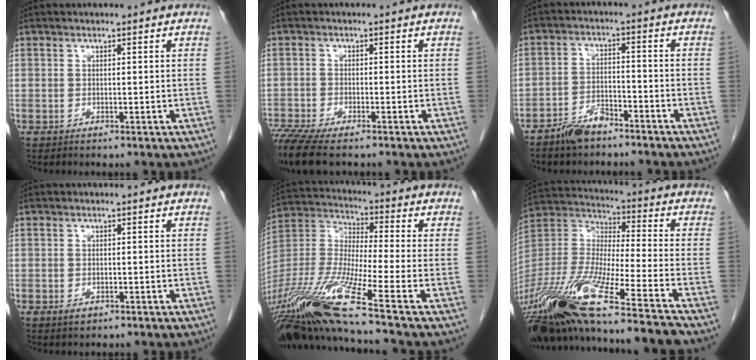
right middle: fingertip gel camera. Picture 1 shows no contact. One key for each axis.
{"total": 8.4, "fx": -6.6, "fy": 1.8, "fz": 4.8, "tx": -0.088, "ty": -0.015, "tz": -0.113}
{"total": 5.4, "fx": -4.6, "fy": 1.9, "fz": 2.2, "tx": -0.047, "ty": -0.002, "tz": -0.082}
{"total": 1.5, "fx": -0.7, "fy": 0.9, "fz": 0.9, "tx": -0.016, "ty": 0.001, "tz": -0.005}
{"total": 18.0, "fx": -12.7, "fy": -1.5, "fz": 12.8, "tx": -0.283, "ty": -0.031, "tz": -0.242}
{"total": 25.3, "fx": -19.7, "fy": -0.4, "fz": 16.0, "tx": -0.334, "ty": -0.047, "tz": -0.360}